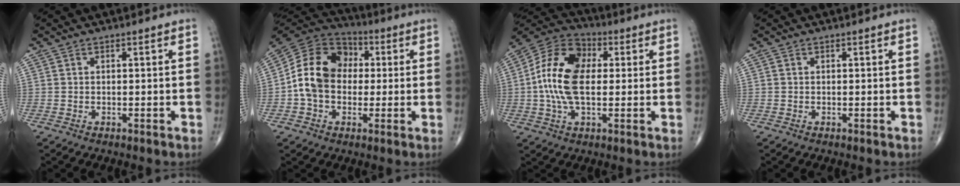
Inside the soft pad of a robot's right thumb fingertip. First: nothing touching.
{"total": 14.5, "force": [0.0, 11.3, 9.1], "torque": [-0.145, 0.037, -0.009]}
{"total": 15.1, "force": [1.0, 8.9, 12.2], "torque": [-0.233, 0.023, 0.008]}
{"total": 0.0}